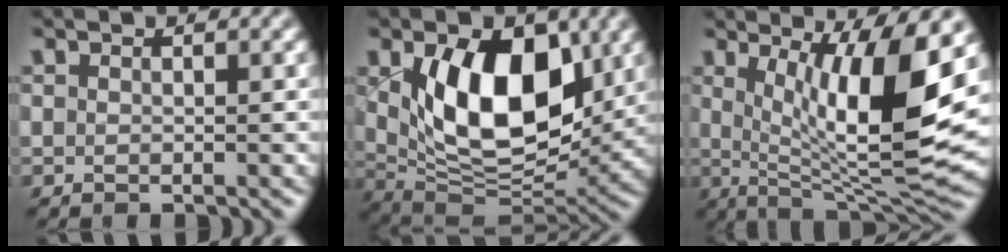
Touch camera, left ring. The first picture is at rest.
{"total": 11.0, "force": [2.3, 6.2, 8.8], "torque": [-0.140, -0.011, 0.039]}
{"total": 11.7, "force": [2.0, 2.9, 11.2], "torque": [-0.167, -0.011, 0.040]}